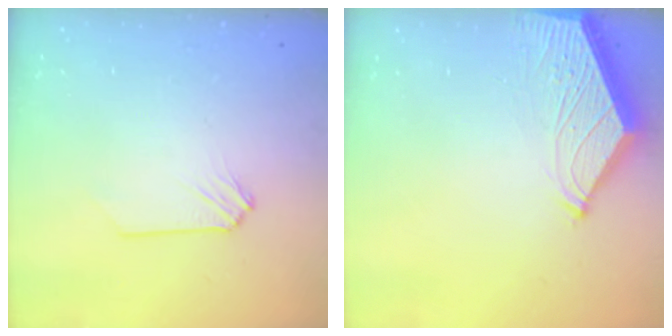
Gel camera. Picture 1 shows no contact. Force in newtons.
{"total": 4.6, "press": 4.5, "slide": 0.8}